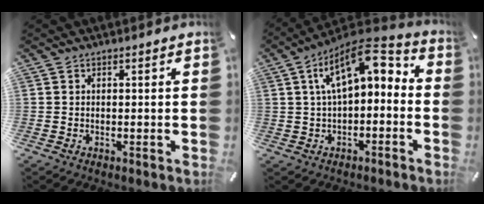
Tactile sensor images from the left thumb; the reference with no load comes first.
{"total": 12.9, "force": [4.2, 6.5, 10.3], "torque": [-0.173, -0.017, 0.073]}